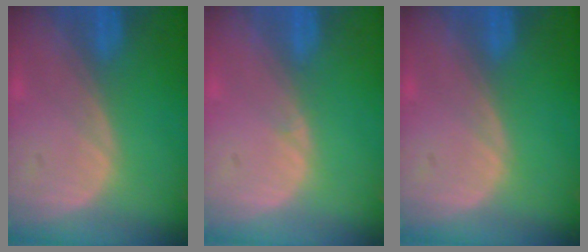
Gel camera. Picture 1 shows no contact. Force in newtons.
{"total": 0.6, "press": 0.2, "slide": 0.5}
{"total": 0.0}